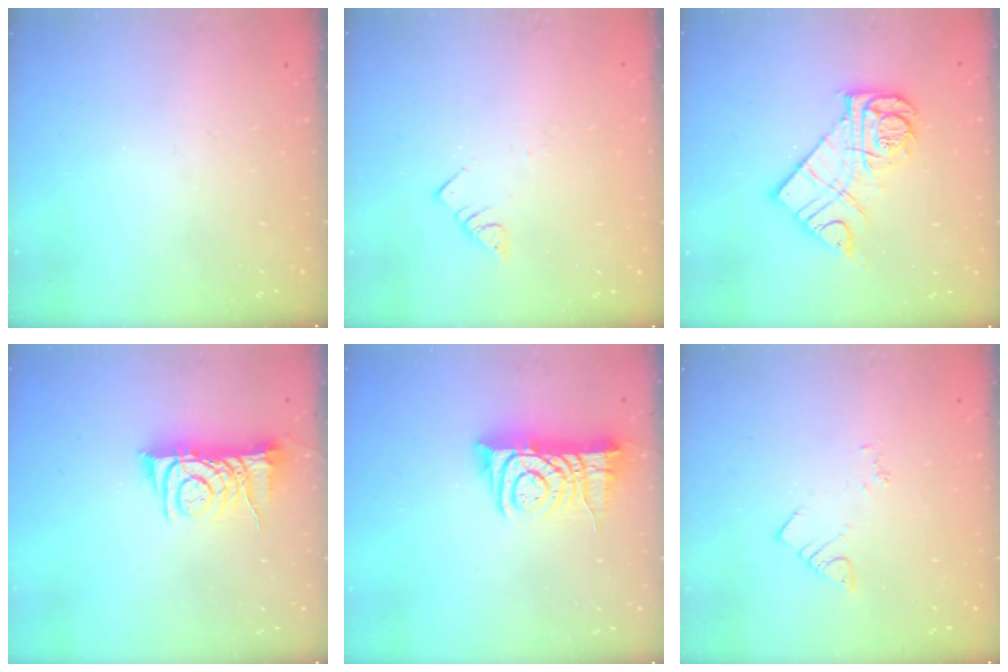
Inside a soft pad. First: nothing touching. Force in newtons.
{"total": 3.0, "press": 3.0, "slide": 0.1}
{"total": 13.9, "press": 13.8, "slide": 1.5}
{"total": 8.8, "press": 8.8, "slide": 0.3}
{"total": 10.7, "press": 10.6, "slide": 1.2}
{"total": 3.2, "press": 3.1, "slide": 0.5}